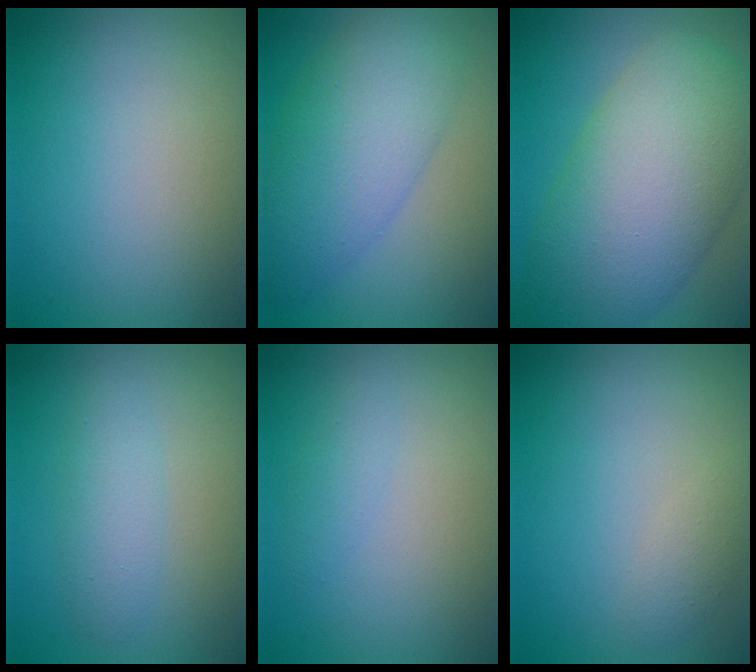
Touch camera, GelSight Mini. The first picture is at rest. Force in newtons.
{"total": 7.3, "press": 7.3, "slide": 0.2}
{"total": 12.7, "press": 12.7, "slide": 0.5}
{"total": 2.4, "press": 2.4, "slide": 0.0}
{"total": 1.0, "press": 1.0, "slide": 0.0}
{"total": 1.4, "press": 1.4, "slide": 0.1}